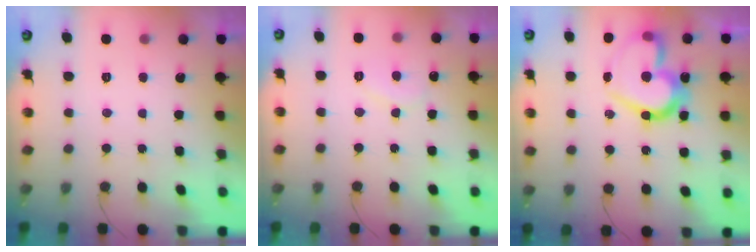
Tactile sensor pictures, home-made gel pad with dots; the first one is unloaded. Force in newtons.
{"total": 6.8, "press": 6.8, "slide": 0.3}
{"total": 19.7, "press": 19.7, "slide": 1.8}